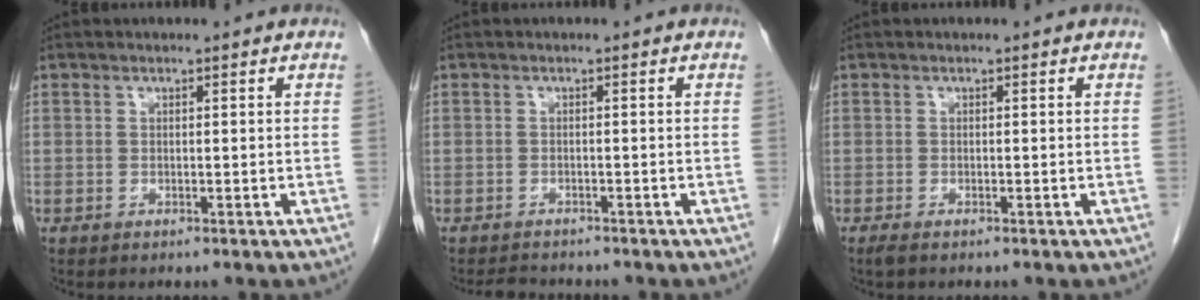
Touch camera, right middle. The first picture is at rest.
{"total": 2.5, "force": [-2.4, 0.6, 0.4], "torque": [-0.013, -0.011, -0.038]}
{"total": 1.1, "force": [-0.8, 0.2, 0.6], "torque": [-0.016, -0.004, -0.013]}